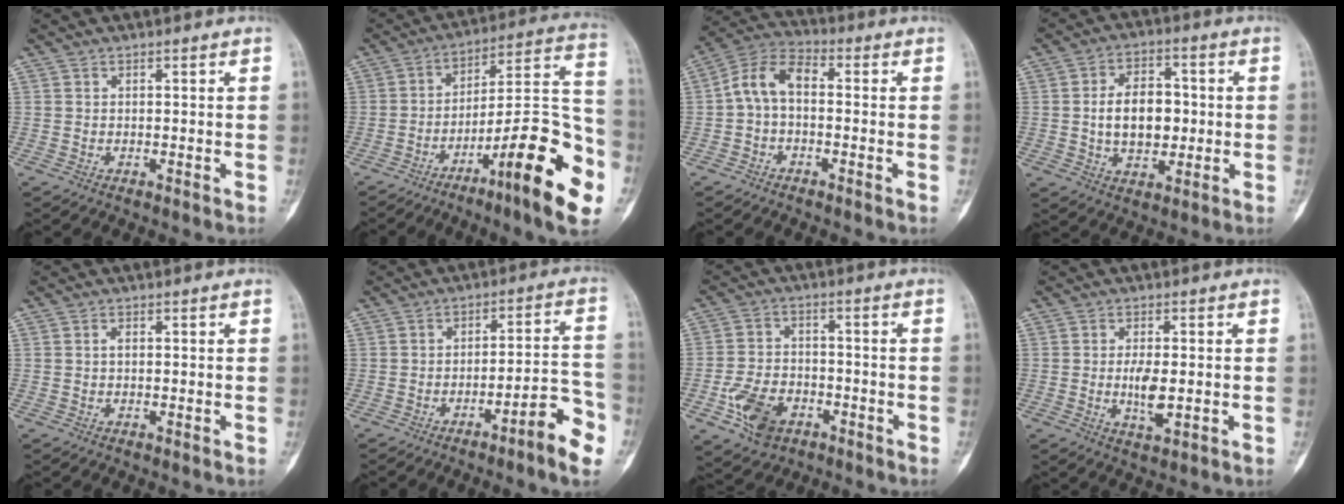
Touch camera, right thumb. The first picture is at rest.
{"total": 23.2, "force": [-10.2, 4.6, 20.3], "torque": [-0.272, 0.063, -0.151]}
{"total": 7.7, "force": [-0.5, 4.4, 6.3], "torque": [-0.115, 0.029, -0.026]}
{"total": 11.0, "force": [-0.2, 7.2, 8.3], "torque": [-0.108, 0.014, -0.004]}
{"total": 0.9, "force": [-0.1, 0.4, 0.8], "torque": [-0.013, 0.002, -0.002]}
{"total": 9.8, "force": [-5.3, 1.4, 8.2], "torque": [-0.102, 0.042, -0.075]}
{"total": 9.7, "force": [-4.4, 6.5, 5.7], "torque": [-0.094, 0.023, -0.074]}
{"total": 5.4, "force": [-0.6, 2.2, 4.9], "torque": [-0.090, -0.011, -0.009]}